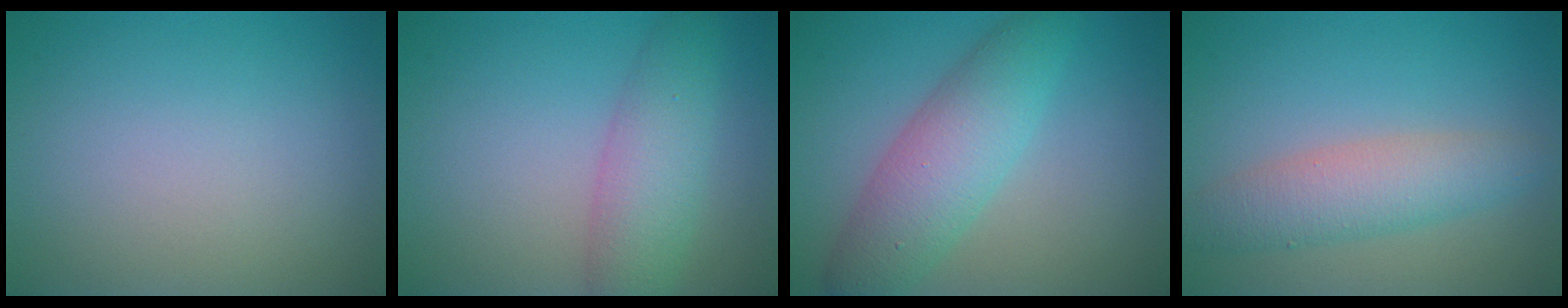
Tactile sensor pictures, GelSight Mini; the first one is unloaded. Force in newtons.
{"total": 4.5, "press": 4.5, "slide": 0.2}
{"total": 5.8, "press": 5.8, "slide": 0.2}
{"total": 4.3, "press": 4.3, "slide": 0.1}